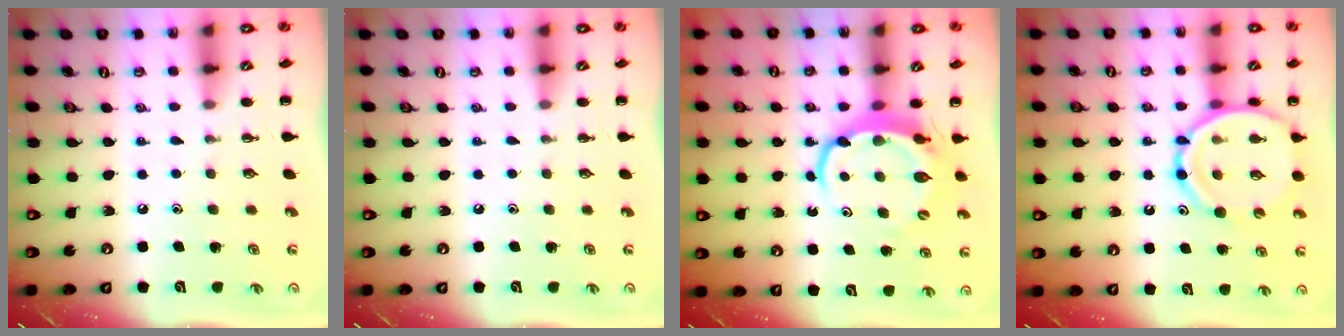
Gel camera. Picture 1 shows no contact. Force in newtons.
{"total": 0.0}
{"total": 7.0, "press": 6.8, "slide": 1.3}
{"total": 14.9, "press": 14.4, "slide": 3.5}